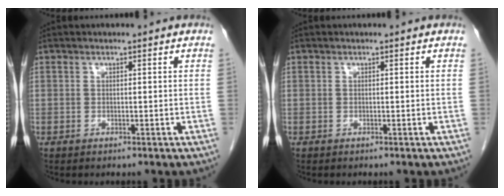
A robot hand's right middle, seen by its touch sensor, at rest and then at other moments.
{"total": 0.0}